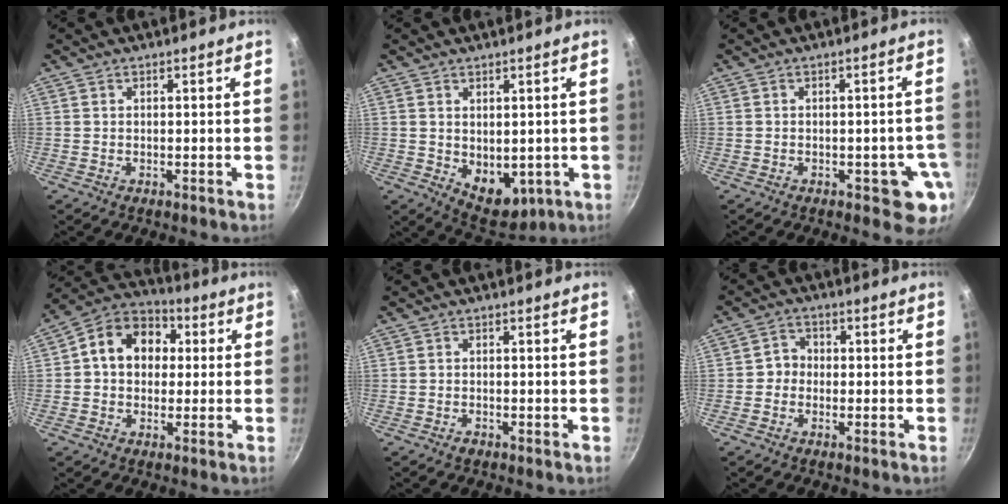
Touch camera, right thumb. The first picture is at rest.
{"total": 7.7, "force": [-0.2, 5.2, 5.7], "torque": [-0.054, -0.017, 0.019]}
{"total": 6.4, "force": [-2.0, 3.4, 5.1], "torque": [-0.021, 0.011, -0.023]}
{"total": 12.7, "force": [1.9, 10.1, 7.6], "torque": [-0.085, 0.027, 0.008]}
{"total": 0.7, "force": [-0.4, 0.4, 0.4], "torque": [-0.007, 0.001, -0.009]}
{"total": 3.4, "force": [-0.5, 3.1, 1.2], "torque": [0.005, 0.011, -0.017]}